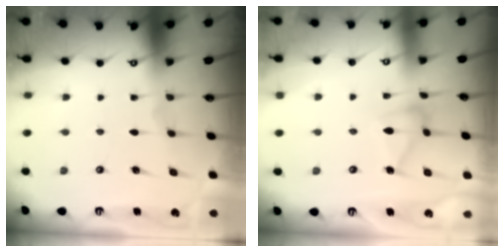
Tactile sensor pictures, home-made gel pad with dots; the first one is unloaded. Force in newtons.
{"total": 9.8, "press": 9.8, "slide": 0.5}